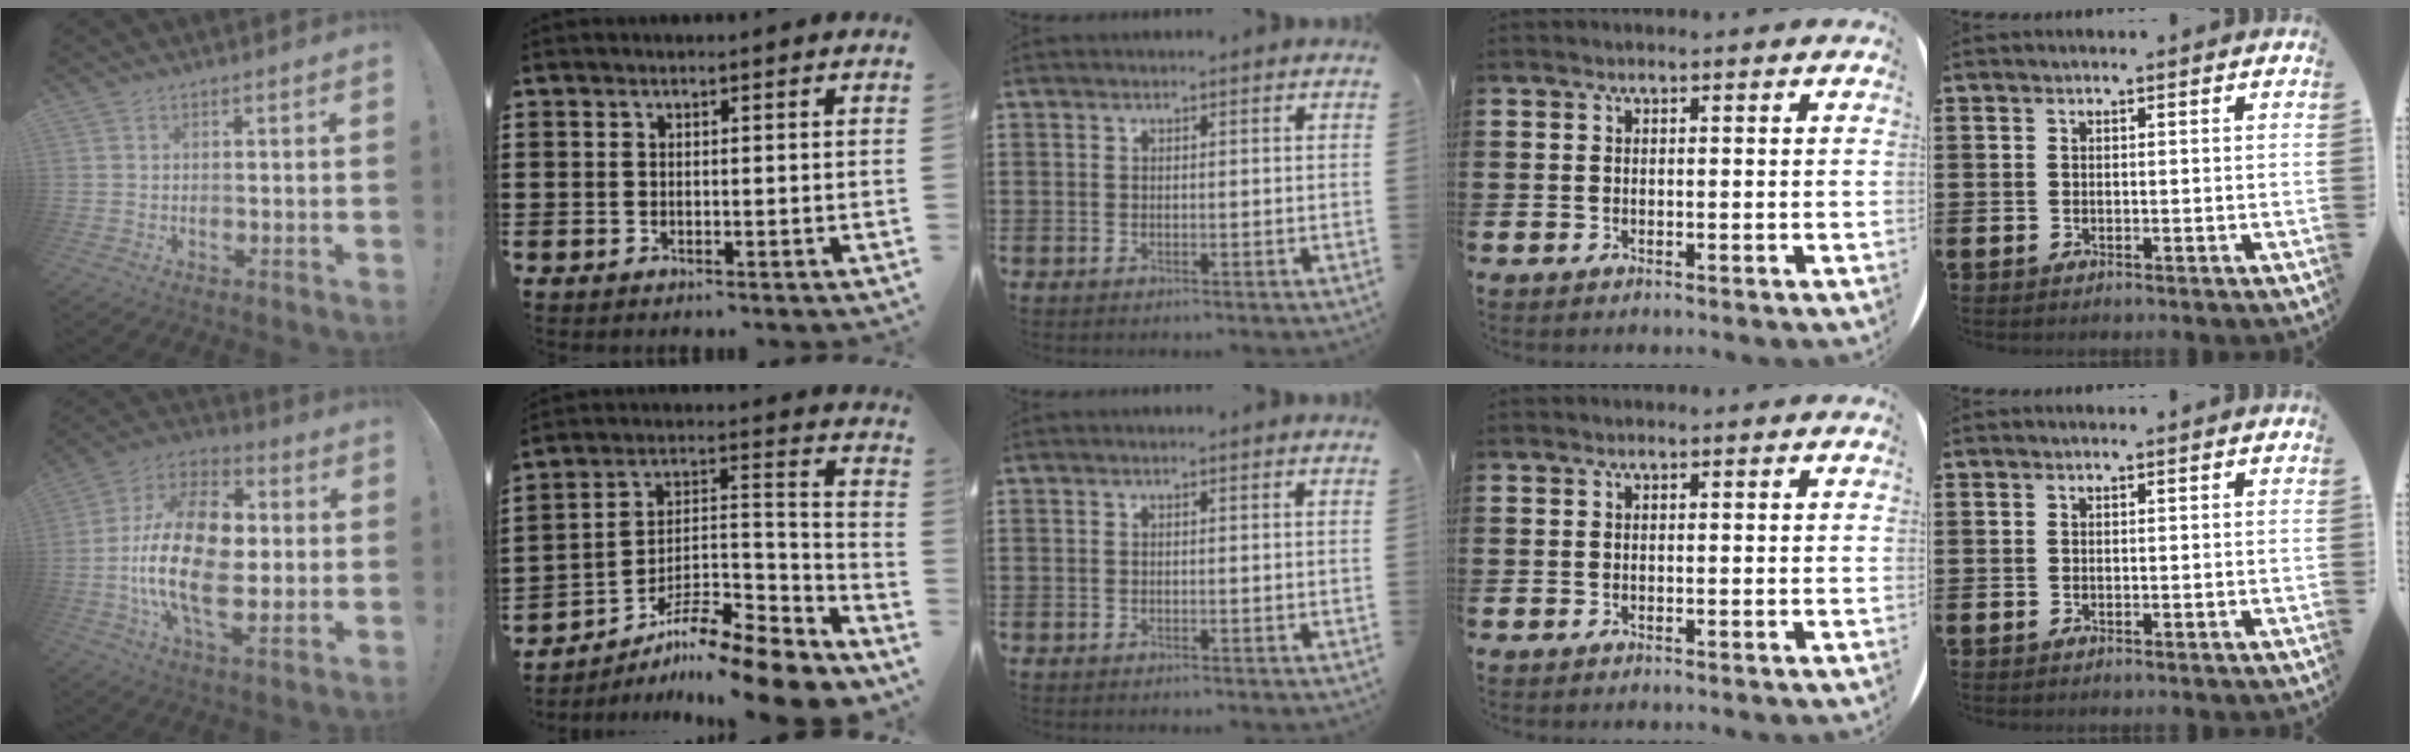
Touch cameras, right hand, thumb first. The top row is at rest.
{"thumb": {"total": 23.8, "force": [-2.0, 13.1, 19.8], "torque": [-0.374, 0.009, -0.031]}, "index": {"total": 10.4, "force": [-9.0, 1.6, 5.0], "torque": [-0.077, 0.018, -0.178]}}